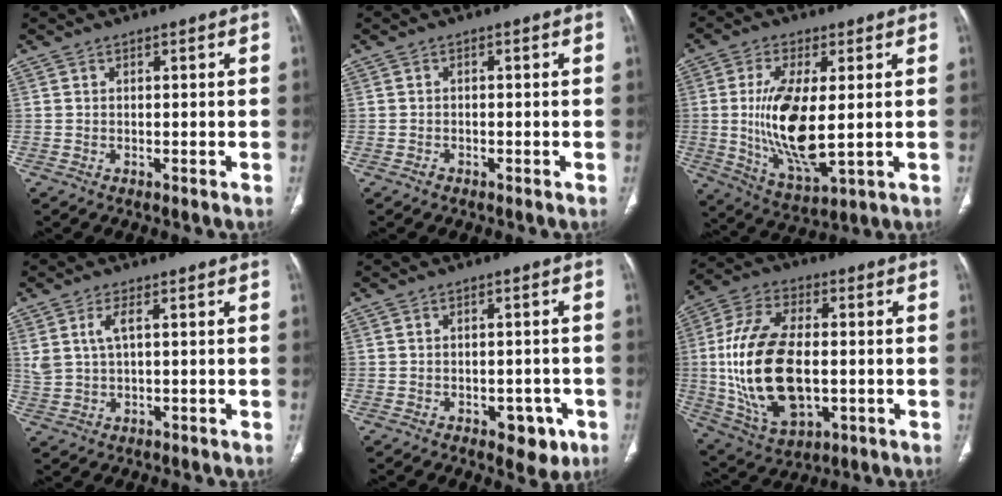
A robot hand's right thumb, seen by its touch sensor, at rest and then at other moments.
{"total": 0.7, "force": [-0.6, 0.4, 0.1], "torque": [-0.001, 0.002, -0.012]}
{"total": 14.5, "force": [0.4, 5.4, 13.5], "torque": [-0.268, -0.023, 0.019]}
{"total": 4.2, "force": [1.5, 1.6, 3.6], "torque": [-0.086, 0.003, 0.036]}
{"total": 5.8, "force": [-2.7, 3.5, 3.7], "torque": [-0.018, 0.013, -0.029]}
{"total": 21.4, "force": [-1.1, 11.8, 17.9], "torque": [-0.356, 0.003, -0.006]}